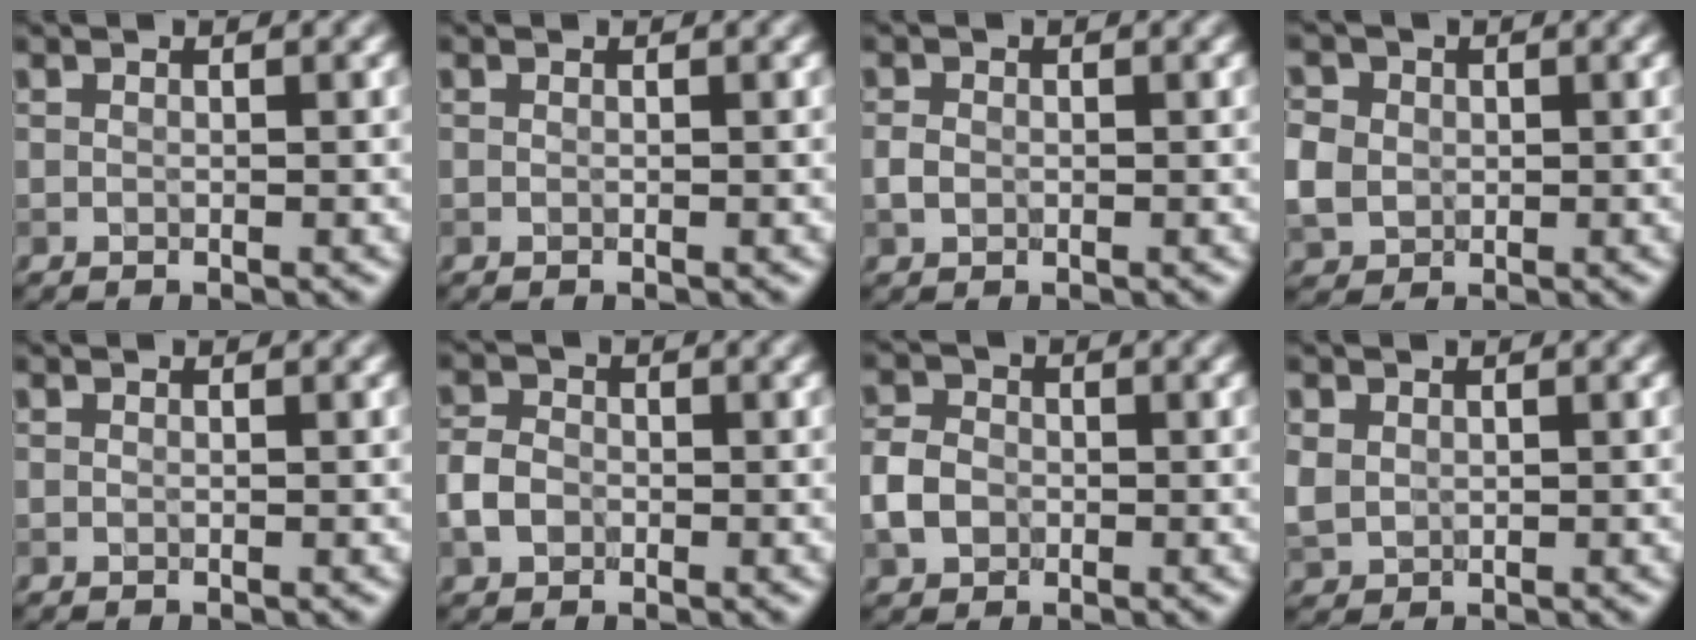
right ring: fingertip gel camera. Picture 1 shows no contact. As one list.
[{"total": 0.0}, {"total": 1.0, "force": [-0.4, 0.8, 0.5], "torque": [-0.008, -0.003, -0.008]}, {"total": 4.4, "force": [0.2, 4.0, 1.9], "torque": [-0.055, 0.017, 0.000]}, {"total": 0.0}, {"total": 2.5, "force": [-1.1, 2.0, 1.2], "torque": [-0.022, -0.001, -0.025]}, {"total": 2.9, "force": [-1.0, 2.4, 1.4], "torque": [-0.026, 0.000, -0.023]}, {"total": 1.7, "force": [0.4, 1.5, 0.8], "torque": [-0.022, -0.002, 0.014]}]